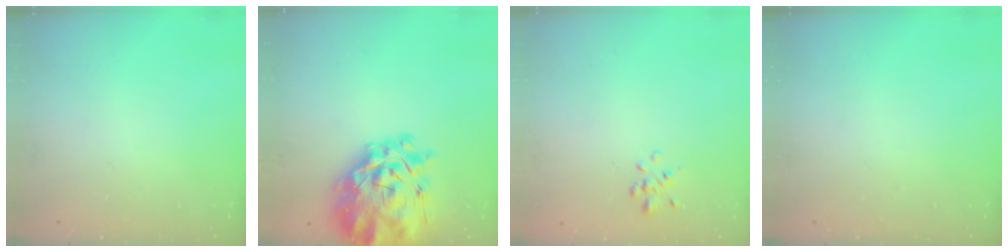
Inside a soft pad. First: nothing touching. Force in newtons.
{"total": 12.3, "press": 11.5, "slide": 4.5}
{"total": 1.6, "press": 1.5, "slide": 0.6}
{"total": 0.0}